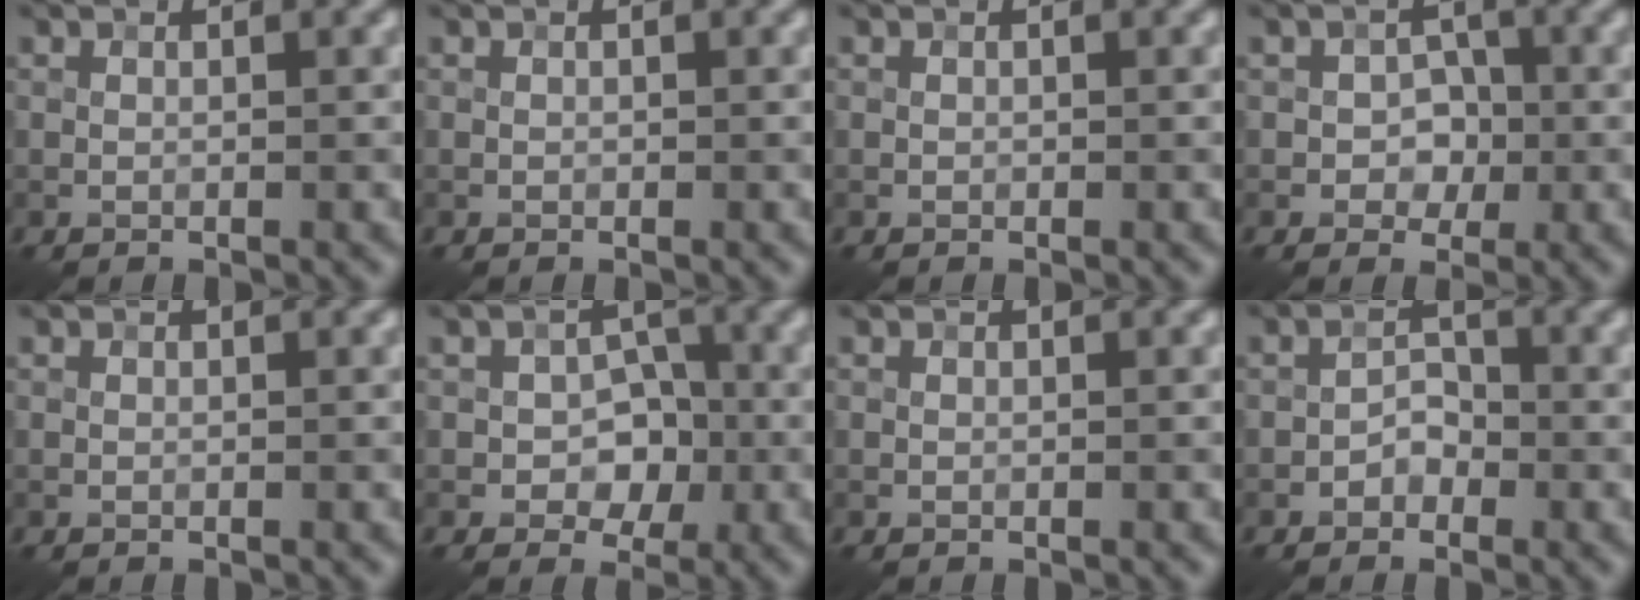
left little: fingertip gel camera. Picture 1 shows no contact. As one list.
[{"total": 0.0}, {"total": 0.0}, {"total": 2.6, "force": [-0.5, 2.2, 1.4], "torque": [-0.013, 0.000, -0.013]}, {"total": 0.0}, {"total": 4.0, "force": [-0.9, 3.0, 2.4], "torque": [-0.023, -0.001, -0.017]}, {"total": 0.0}, {"total": 1.7, "force": [-1.0, 1.2, 0.8], "torque": [-0.010, 0.009, -0.018]}]